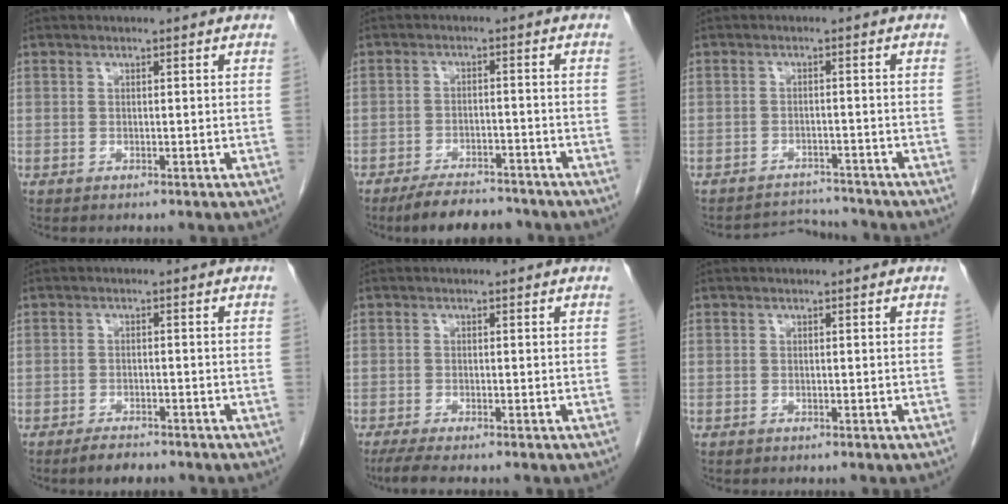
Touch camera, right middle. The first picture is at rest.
{"total": 7.7, "force": [-6.8, 2.2, 2.9], "torque": [-0.044, -0.008, -0.105]}
{"total": 4.3, "force": [-4.1, -0.1, -1.4], "torque": [0.021, 0.004, -0.064]}
{"total": 3.0, "force": [-2.6, 0.9, 1.4], "torque": [-0.029, -0.003, -0.039]}
{"total": 3.9, "force": [-3.1, 0.3, 2.4], "torque": [-0.043, -0.011, -0.052]}
{"total": 0.0}